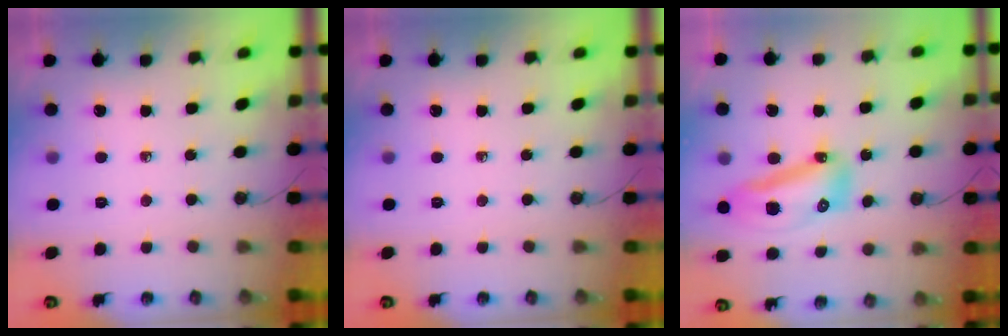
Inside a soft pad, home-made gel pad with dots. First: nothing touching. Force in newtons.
{"total": 0.0}
{"total": 12.8, "press": 12.7, "slide": 1.4}